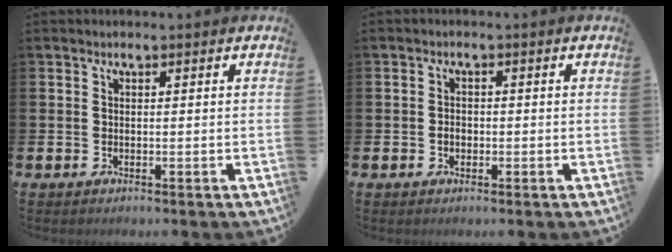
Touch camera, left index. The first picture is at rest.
{"total": 1.4, "force": [-0.4, 1.1, 0.7], "torque": [-0.005, 0.002, -0.010]}